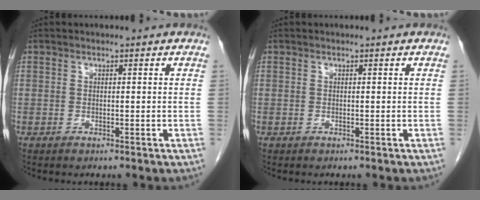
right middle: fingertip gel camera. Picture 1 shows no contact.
{"total": 0.0}